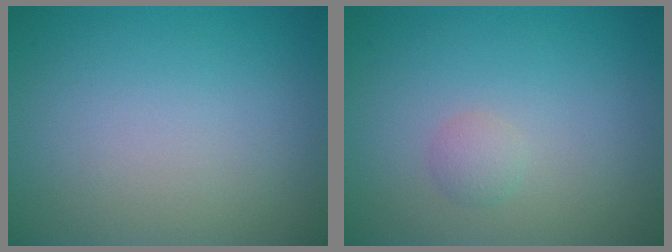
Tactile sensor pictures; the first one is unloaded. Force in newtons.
{"total": 1.0, "press": 1.0, "slide": 0.0}